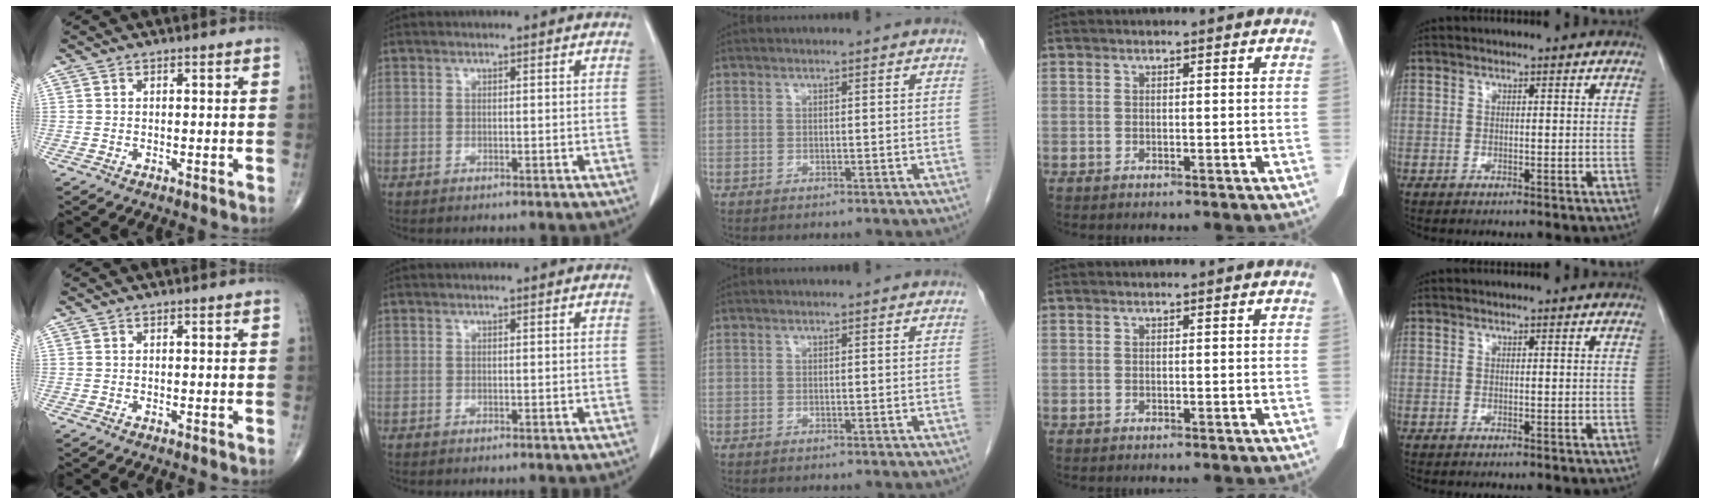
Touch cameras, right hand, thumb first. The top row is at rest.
{}